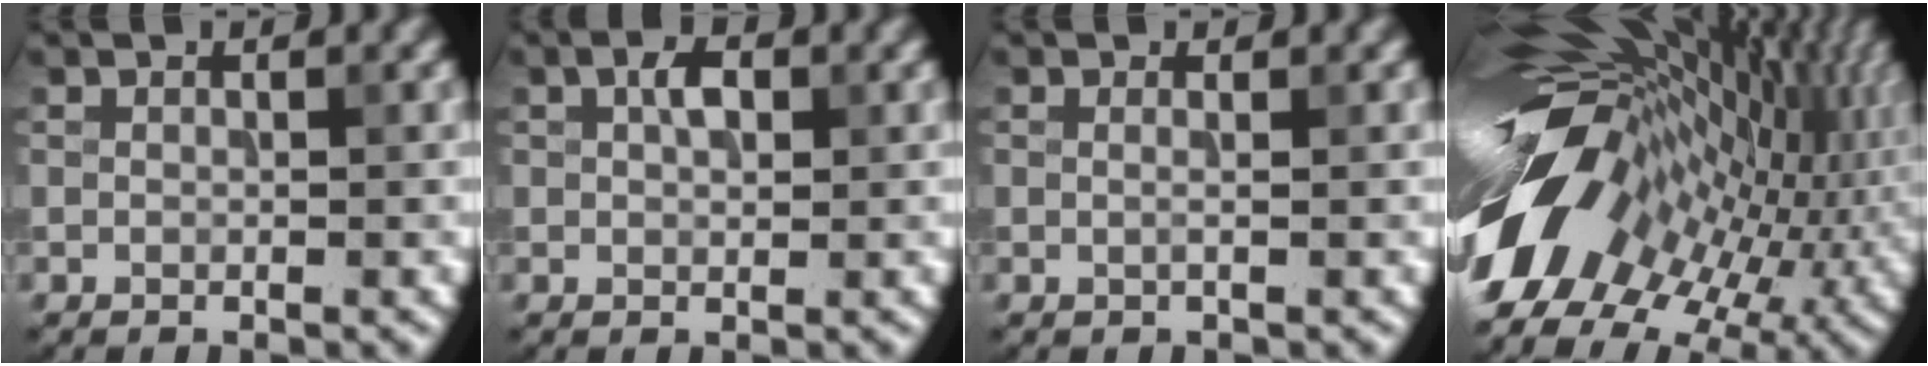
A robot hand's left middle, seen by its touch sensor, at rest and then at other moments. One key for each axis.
{"total": 2.0, "fx": 0.6, "fy": 1.2, "fz": 1.5, "tx": -0.027, "ty": 0.003, "tz": 0.008}
{"total": 0.6, "fx": -0.1, "fy": 0.1, "fz": 0.6, "tx": -0.014, "ty": -0.002, "tz": -0.006}
{"total": 18.0, "fx": -0.5, "fy": 11.4, "fz": 14.0, "tx": -0.278, "ty": -0.005, "tz": -0.009}